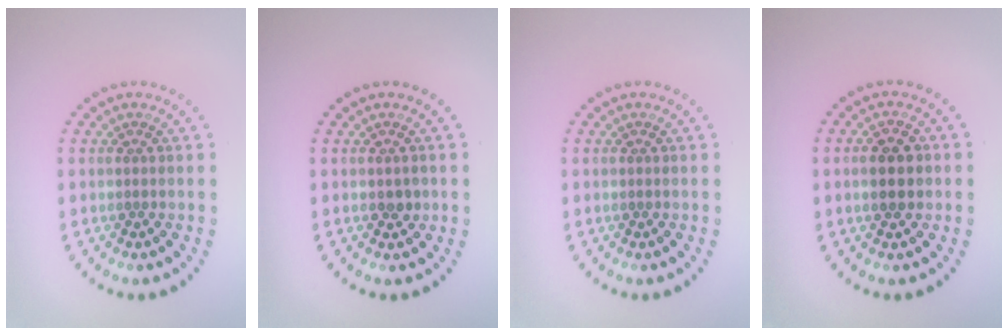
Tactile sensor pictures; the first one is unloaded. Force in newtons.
{"total": 1.1, "press": 1.1, "slide": 0.1}
{"total": 0.0}
{"total": 2.9, "press": 2.9, "slide": 0.2}